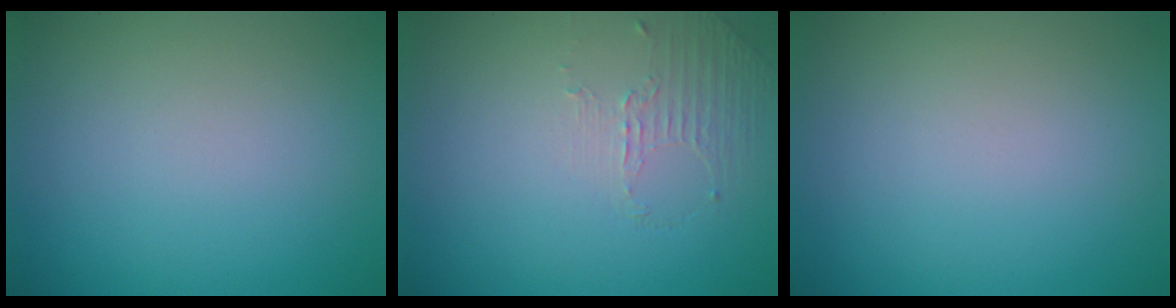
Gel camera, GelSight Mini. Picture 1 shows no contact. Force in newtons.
{"total": 1.2, "press": 0.4, "slide": 1.1}
{"total": 0.0}